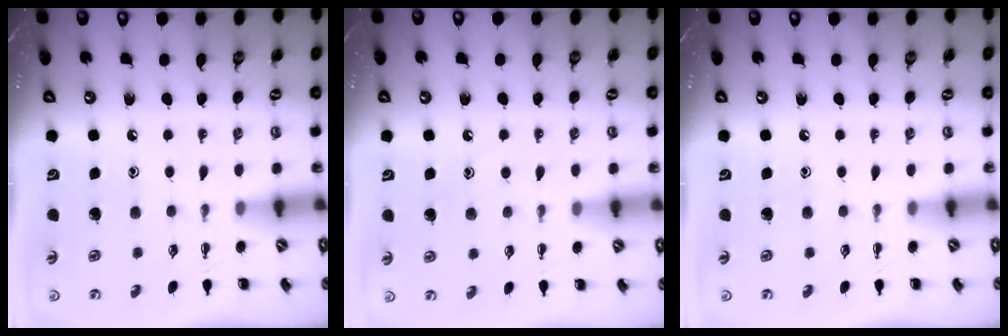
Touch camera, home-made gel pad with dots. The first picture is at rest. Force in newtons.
{"total": 7.0, "press": 6.8, "slide": 1.3}
{"total": 0.0}